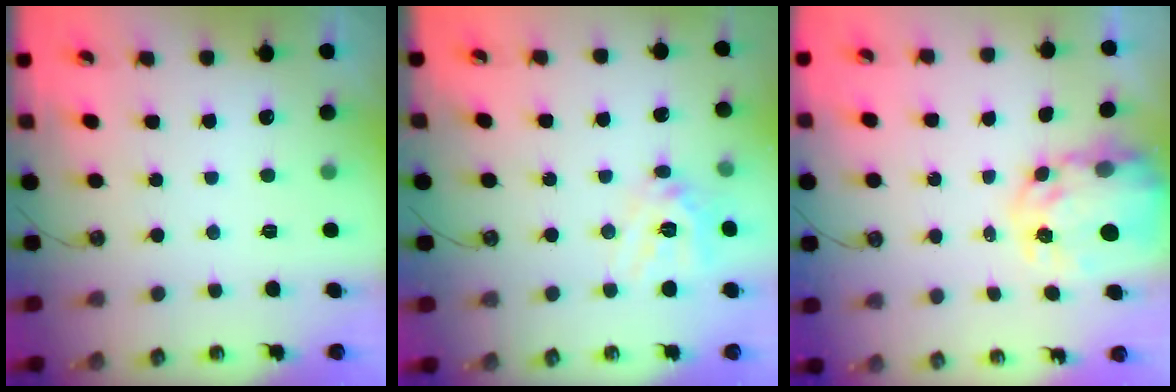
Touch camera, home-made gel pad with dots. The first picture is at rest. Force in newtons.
{"total": 13.0, "press": 12.9, "slide": 1.7}
{"total": 8.4, "press": 8.3, "slide": 0.8}